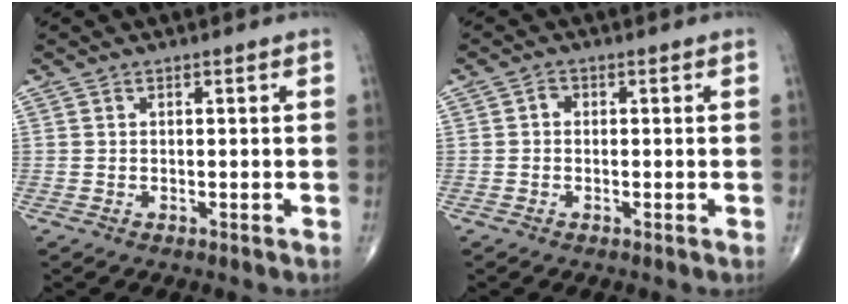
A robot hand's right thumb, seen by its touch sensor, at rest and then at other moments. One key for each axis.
{"total": 1.2, "fx": -0.1, "fy": 1.0, "fz": 0.7, "tx": -0.002, "ty": 0.004, "tz": -0.007}